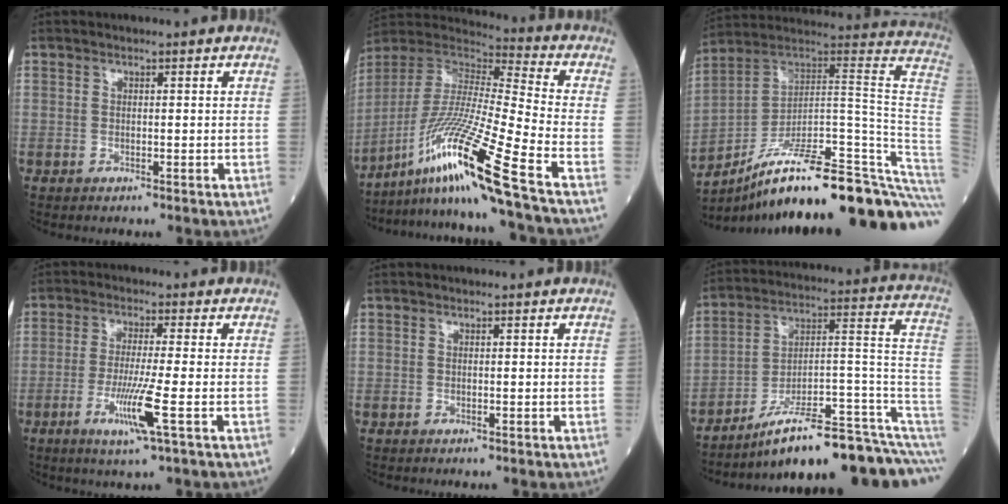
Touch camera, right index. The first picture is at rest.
{"total": 20.8, "force": [-13.0, -2.3, 16.0], "torque": [-0.350, -0.028, -0.247]}
{"total": 32.0, "force": [-22.5, 2.7, 22.6], "torque": [-0.195, 0.022, -0.326]}
{"total": 7.1, "force": [-2.5, -1.0, 6.6], "torque": [-0.129, -0.022, -0.049]}
{"total": 0.0}
{"total": 19.5, "force": [-14.2, 1.7, 13.2], "torque": [-0.125, 0.059, -0.216]}